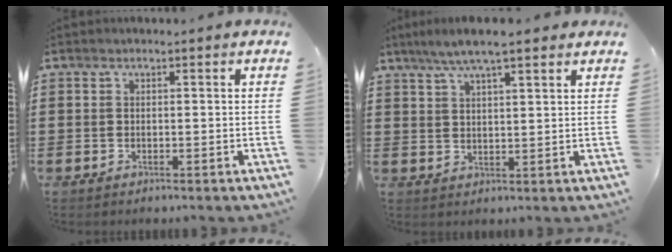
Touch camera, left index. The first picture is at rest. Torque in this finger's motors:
{"motor_torque": [1.11, -1.03, 0.23, 0.16]}